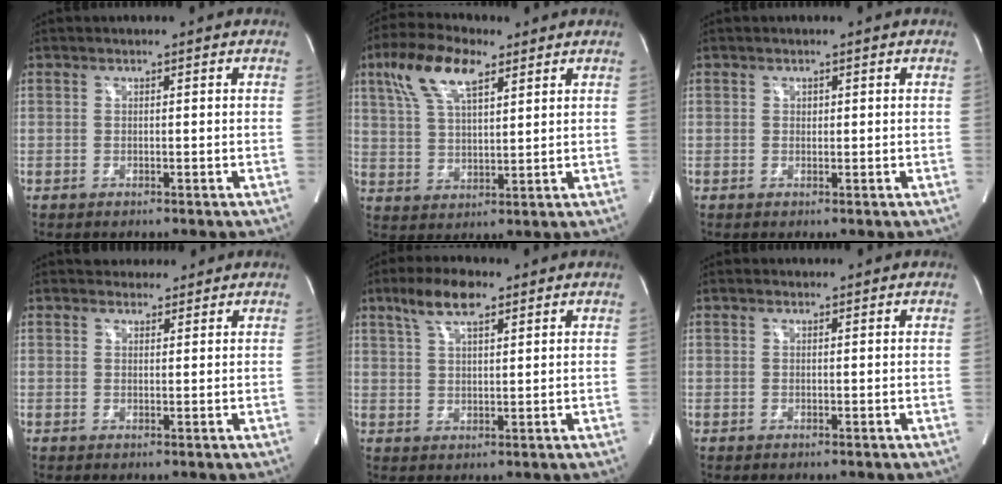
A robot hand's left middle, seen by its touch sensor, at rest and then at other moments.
{"total": 10.5, "force": [5.8, 3.6, 8.1], "torque": [-0.171, 0.022, 0.111]}
{"total": 0.6, "force": [0.2, 0.5, 0.3], "torque": [-0.001, 0.000, 0.003]}
{"total": 4.0, "force": [3.5, 1.7, 0.8], "torque": [-0.004, 0.015, 0.051]}
{"total": 6.7, "force": [4.4, 1.8, 4.7], "torque": [-0.100, 0.016, 0.083]}
{"total": 0.7, "force": [0.6, 0.4, 0.1], "torque": [-0.012, 0.010, 0.010]}